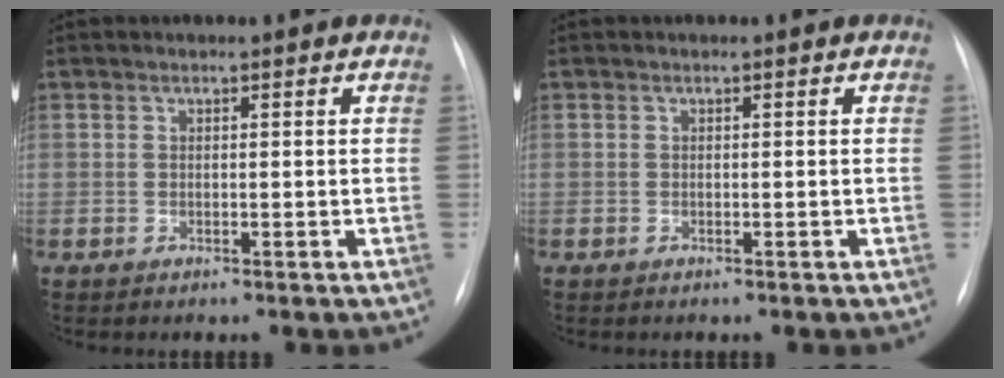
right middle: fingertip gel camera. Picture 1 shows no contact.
{"total": 0.0}